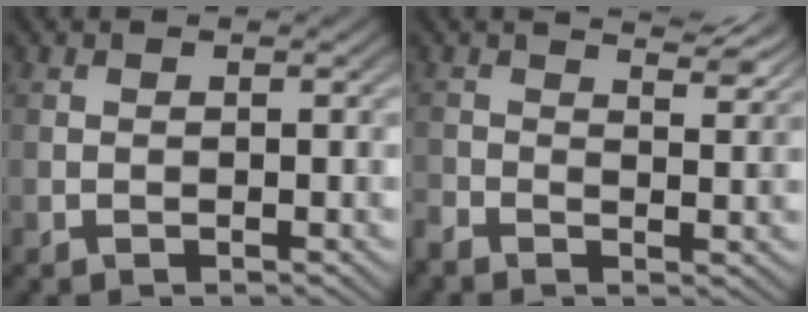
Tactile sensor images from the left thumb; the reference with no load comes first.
{"total": 4.4, "force": [2.4, 1.6, 3.4], "torque": [-0.067, 0.003, 0.031]}